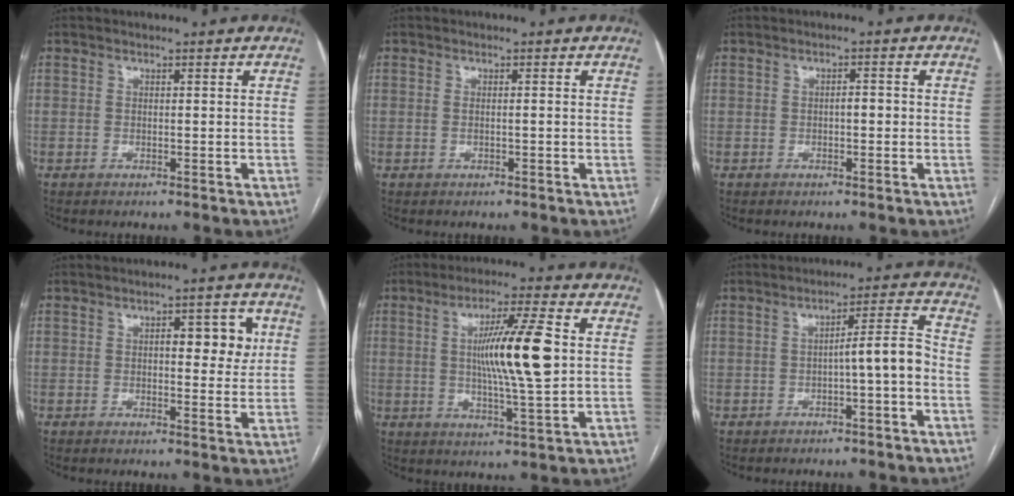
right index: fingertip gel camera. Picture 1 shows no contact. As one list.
[{"total": 0.9, "force": [-0.1, 0.1, 0.9], "torque": [-0.018, 0.003, 0.004]}, {"total": 1.5, "force": [-0.2, 0.5, 1.4], "torque": [-0.020, 0.005, -0.004]}, {"total": 5.7, "force": [1.5, 2.2, 5.1], "torque": [-0.063, 0.009, 0.018]}, {"total": 12.1, "force": [1.4, 0.3, 12.1], "torque": [-0.205, -0.001, 0.024]}, {"total": 5.7, "force": [-1.7, 0.1, 5.4], "torque": [-0.075, 0.021, -0.022]}]